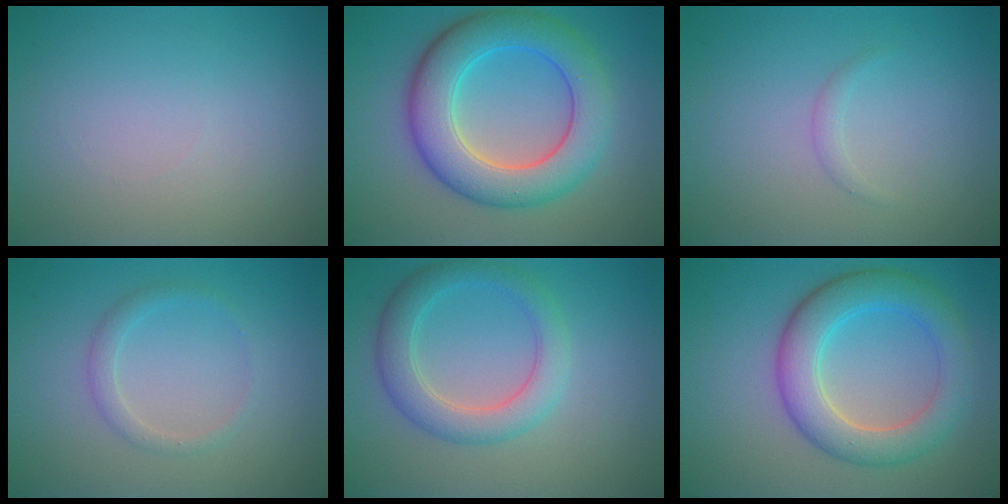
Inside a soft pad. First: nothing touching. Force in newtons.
{"total": 8.1, "press": 8.1, "slide": 0.1}
{"total": 0.8, "press": 0.8, "slide": 0.1}
{"total": 1.5, "press": 1.4, "slide": 0.0}
{"total": 2.9, "press": 2.9, "slide": 0.3}
{"total": 6.2, "press": 6.1, "slide": 0.4}